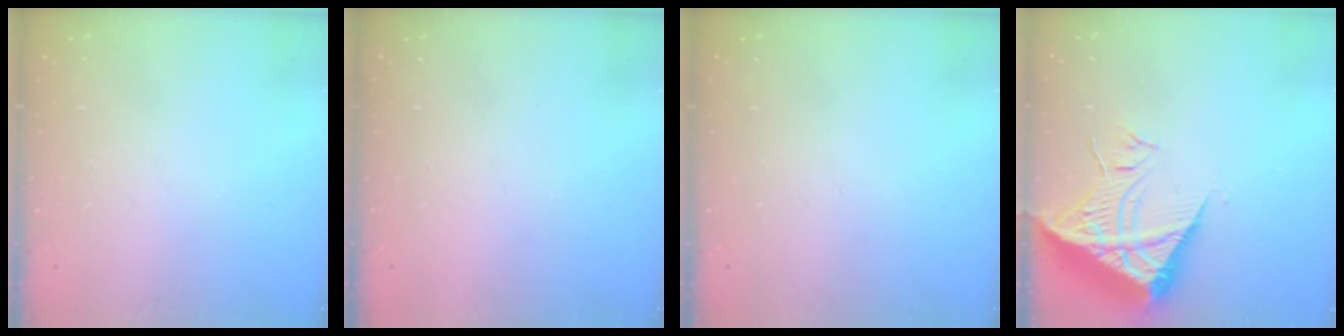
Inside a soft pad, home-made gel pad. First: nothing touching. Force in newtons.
{"total": 1.5, "press": 1.5, "slide": 0.1}
{"total": 0.0}
{"total": 10.3, "press": 10.3, "slide": 1.2}